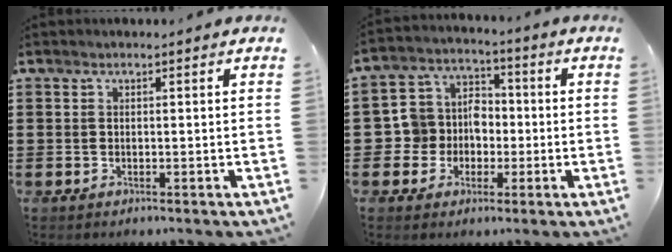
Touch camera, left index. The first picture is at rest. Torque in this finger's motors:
{"motor_torque": [0.52, 0.55, 0.15, 0.02]}